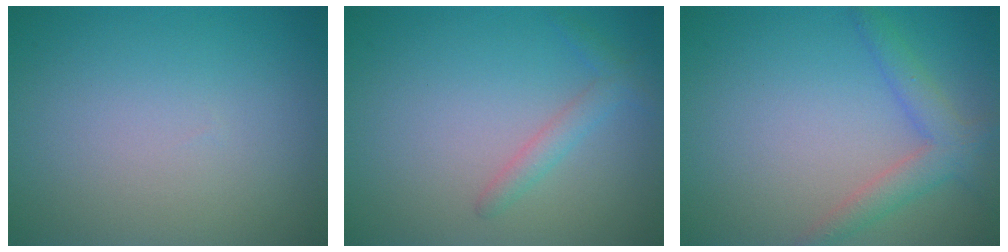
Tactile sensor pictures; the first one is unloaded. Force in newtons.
{"total": 1.6, "press": 1.6, "slide": 0.1}
{"total": 3.0, "press": 3.0, "slide": 0.2}